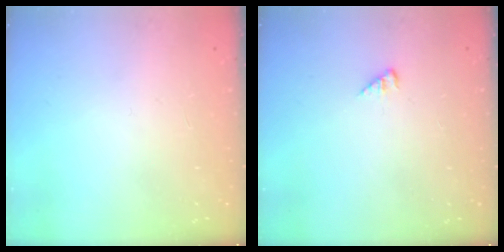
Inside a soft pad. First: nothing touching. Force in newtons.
{"total": 2.2, "press": 2.2, "slide": 0.2}